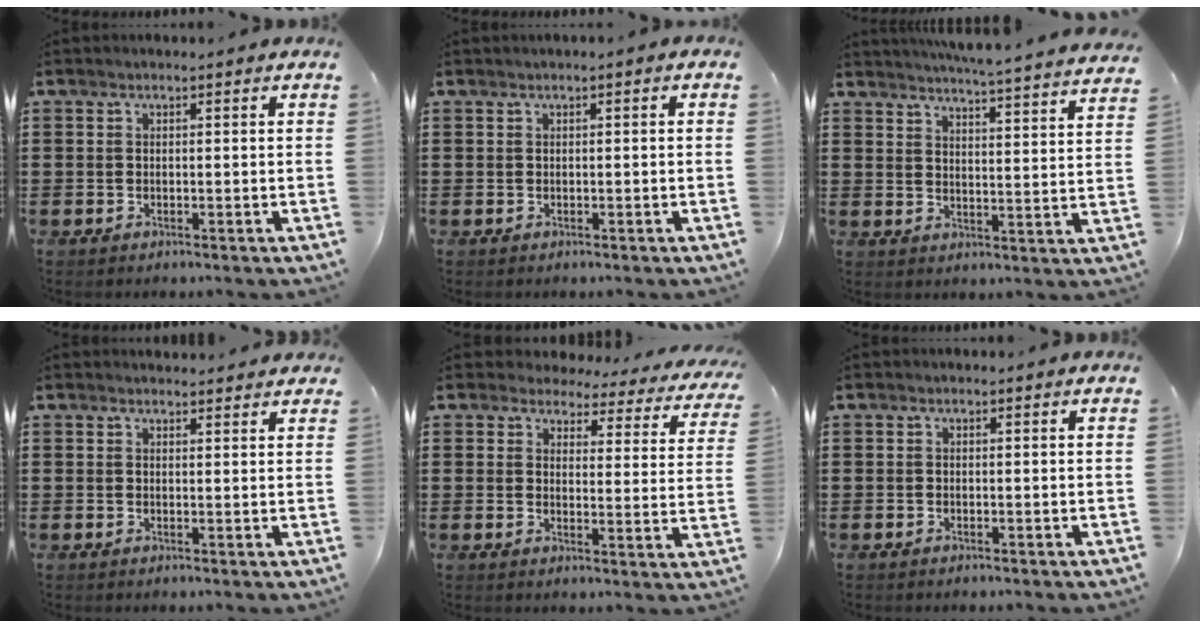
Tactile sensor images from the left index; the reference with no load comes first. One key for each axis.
{"total": 0.0}
{"total": 4.8, "fx": 4.6, "fy": -0.8, "fz": 1.0, "tx": -0.032, "ty": -0.038, "tz": 0.076}
{"total": 1.5, "fx": 1.5, "fy": 0.3, "fz": 0.1, "tx": -0.005, "ty": 0.003, "tz": 0.029}
{"total": 3.4, "fx": 3.2, "fy": 0.9, "fz": 0.6, "tx": -0.034, "ty": -0.019, "tz": 0.053}
{"total": 0.0}